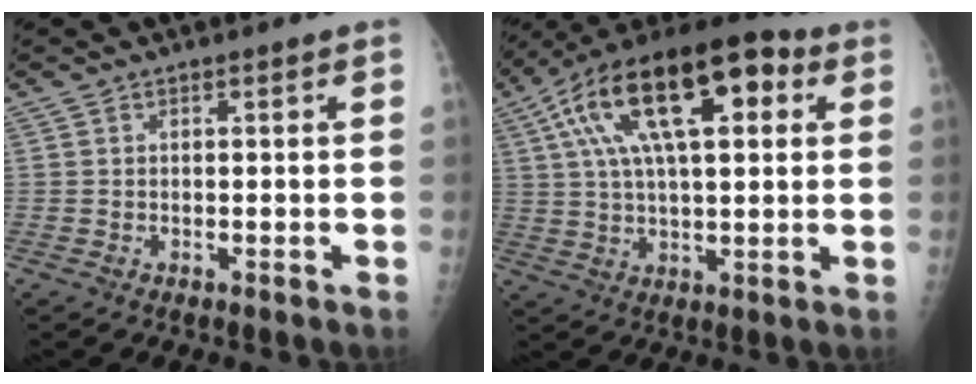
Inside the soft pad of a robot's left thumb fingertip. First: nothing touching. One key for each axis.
{"total": 20.9, "fx": 7.8, "fy": 8.9, "fz": 17.3, "tx": -0.298, "ty": 0.015, "tz": 0.132}